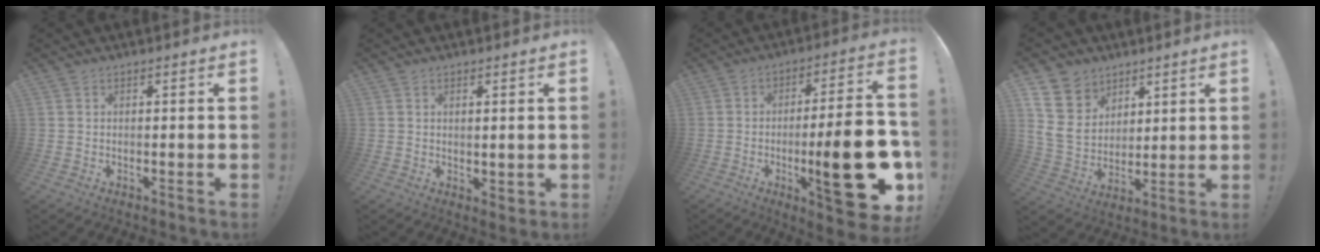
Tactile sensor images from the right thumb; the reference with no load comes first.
{"total": 2.3, "force": [1.5, 1.0, 1.4], "torque": [-0.016, -0.008, 0.026]}
{"total": 25.5, "force": [-6.6, 7.1, 23.6], "torque": [-0.341, 0.020, -0.094]}
{"total": 13.9, "force": [6.0, 11.4, 5.2], "torque": [-0.097, -0.041, 0.123]}